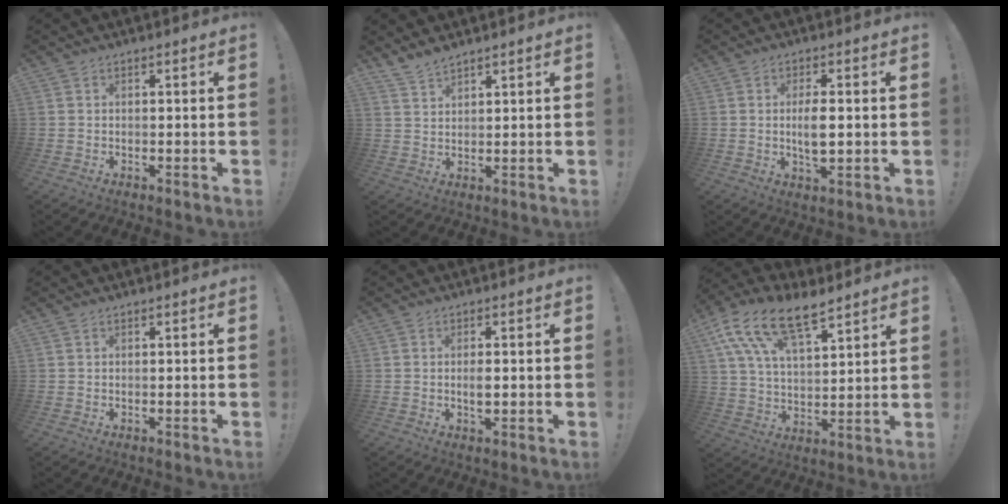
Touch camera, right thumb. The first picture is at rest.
{"total": 4.0, "force": [3.7, 0.8, 1.3], "torque": [-0.030, -0.024, 0.071]}
{"total": 5.7, "force": [0.1, 2.3, 5.2], "torque": [-0.087, -0.008, -0.006]}
{"total": 0.0}
{"total": 2.6, "force": [-0.2, 1.3, 2.3], "torque": [-0.027, -0.004, -0.006]}
{"total": 17.4, "force": [11.2, 7.8, 10.8], "torque": [-0.196, -0.065, 0.201]}